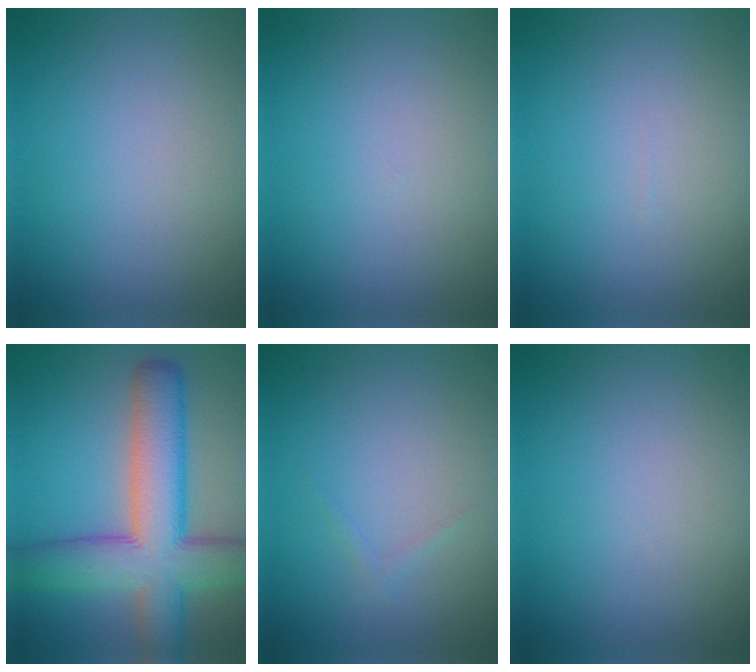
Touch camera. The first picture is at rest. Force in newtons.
{"total": 0.0}
{"total": 0.0}
{"total": 10.5, "press": 10.5, "slide": 0.5}
{"total": 0.6, "press": 0.6, "slide": 0.0}
{"total": 0.0}